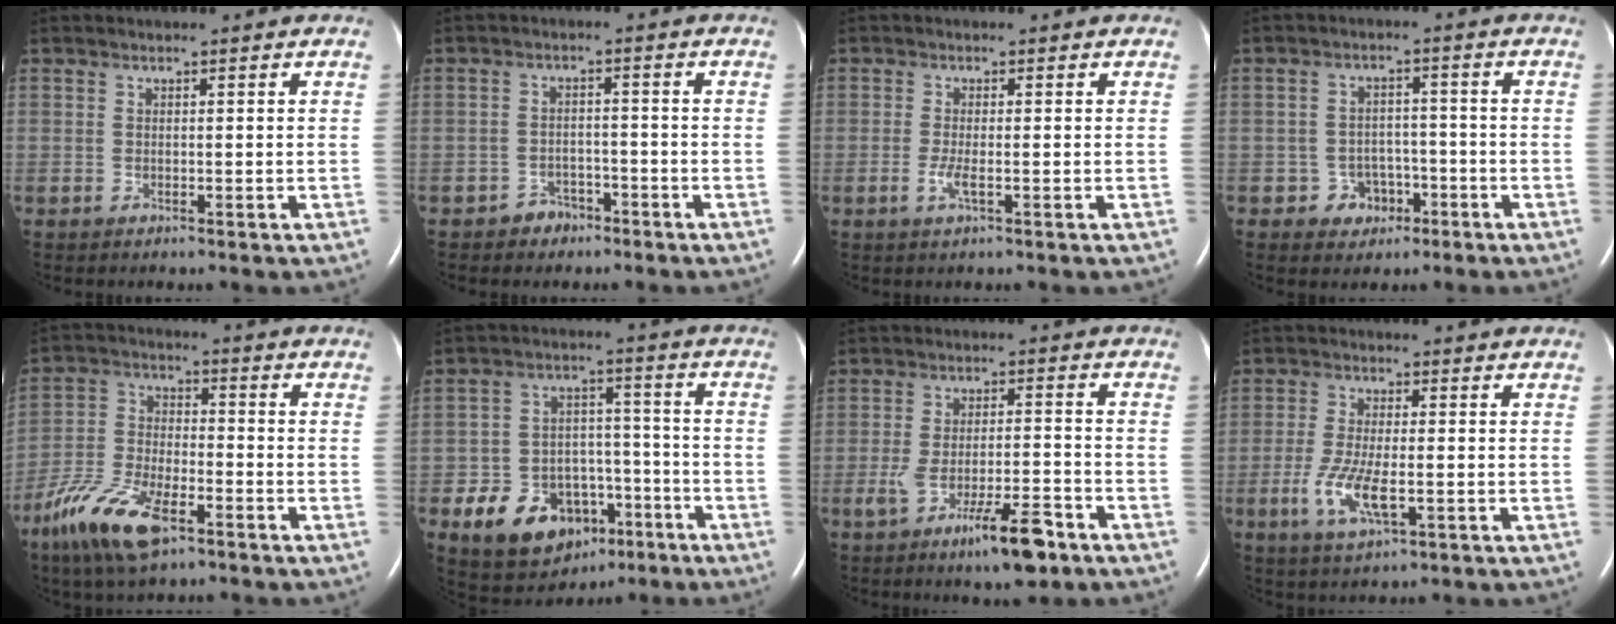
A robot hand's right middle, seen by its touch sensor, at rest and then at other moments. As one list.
[{"total": 3.0, "force": [-2.2, 2.1, 0.3], "torque": [-0.009, 0.009, -0.032]}, {"total": 1.9, "force": [-0.6, 0.2, 1.8], "torque": [-0.042, -0.005, -0.013]}, {"total": 4.3, "force": [-2.0, 3.7, 0.7], "torque": [-0.003, 0.014, -0.022]}, {"total": 12.1, "force": [-7.3, 4.1, 8.7], "torque": [-0.193, -0.014, -0.138]}, {"total": 12.5, "force": [-6.2, 8.6, 6.6], "torque": [-0.115, 0.021, -0.086]}, {"total": 9.4, "force": [-5.5, 1.8, 7.5], "torque": [-0.133, -0.006, -0.083]}, {"total": 6.8, "force": [-2.0, 1.9, 6.2], "torque": [-0.135, -0.012, -0.034]}]